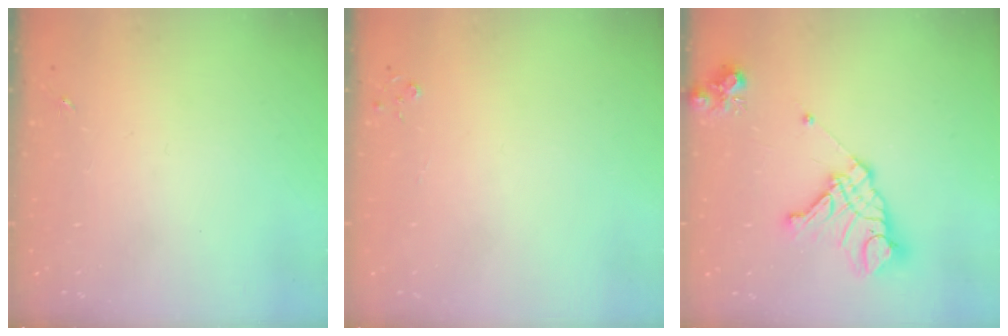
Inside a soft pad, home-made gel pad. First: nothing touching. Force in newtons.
{"total": 2.8, "press": 2.8, "slide": 0.3}
{"total": 15.8, "press": 15.7, "slide": 1.7}